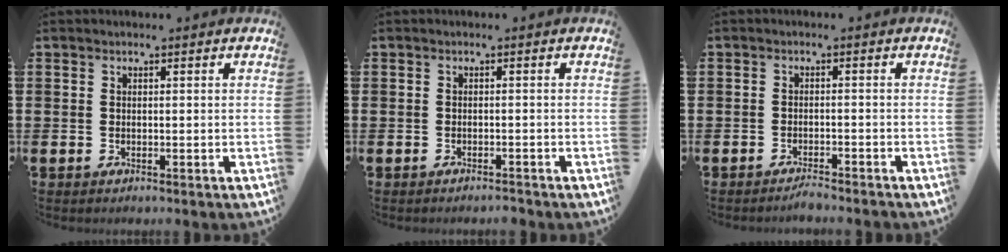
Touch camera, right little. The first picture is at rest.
{"total": 0.9, "force": [-0.9, 0.0, 0.2], "torque": [-0.006, -0.003, -0.018]}
{"total": 1.5, "force": [-1.5, -0.1, 0.3], "torque": [-0.007, 0.002, -0.030]}